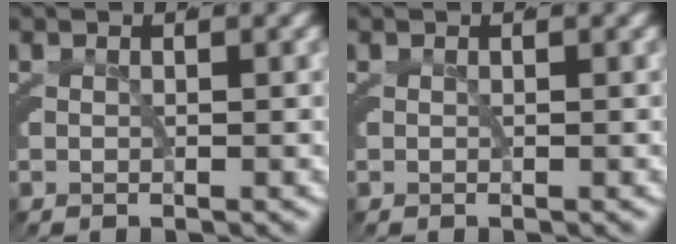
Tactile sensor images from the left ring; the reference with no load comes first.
{"total": 0.0}